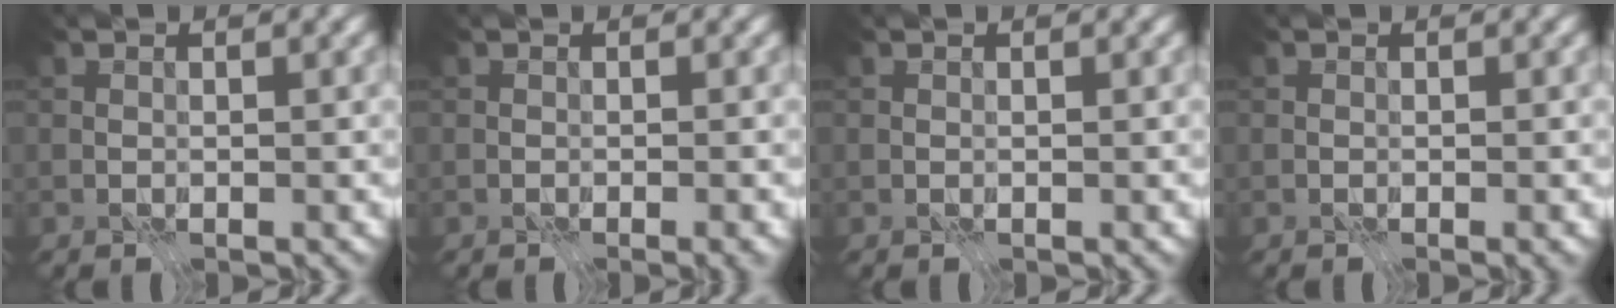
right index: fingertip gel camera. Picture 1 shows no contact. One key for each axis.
{"total": 0.8, "fx": -0.5, "fy": 0.2, "fz": 0.6, "tx": -0.010, "ty": -0.001, "tz": -0.006}
{"total": 0.0}
{"total": 0.0}